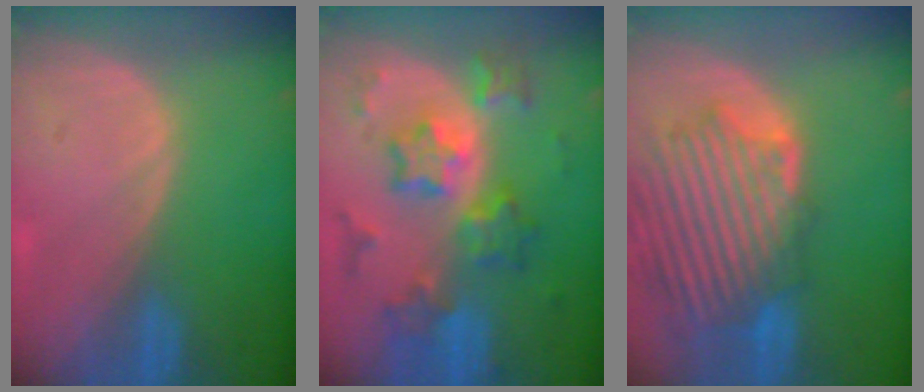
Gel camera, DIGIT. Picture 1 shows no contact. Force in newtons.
{"total": 9.5, "press": 9.5, "slide": 0.8}
{"total": 12.5, "press": 11.5, "slide": 5.0}